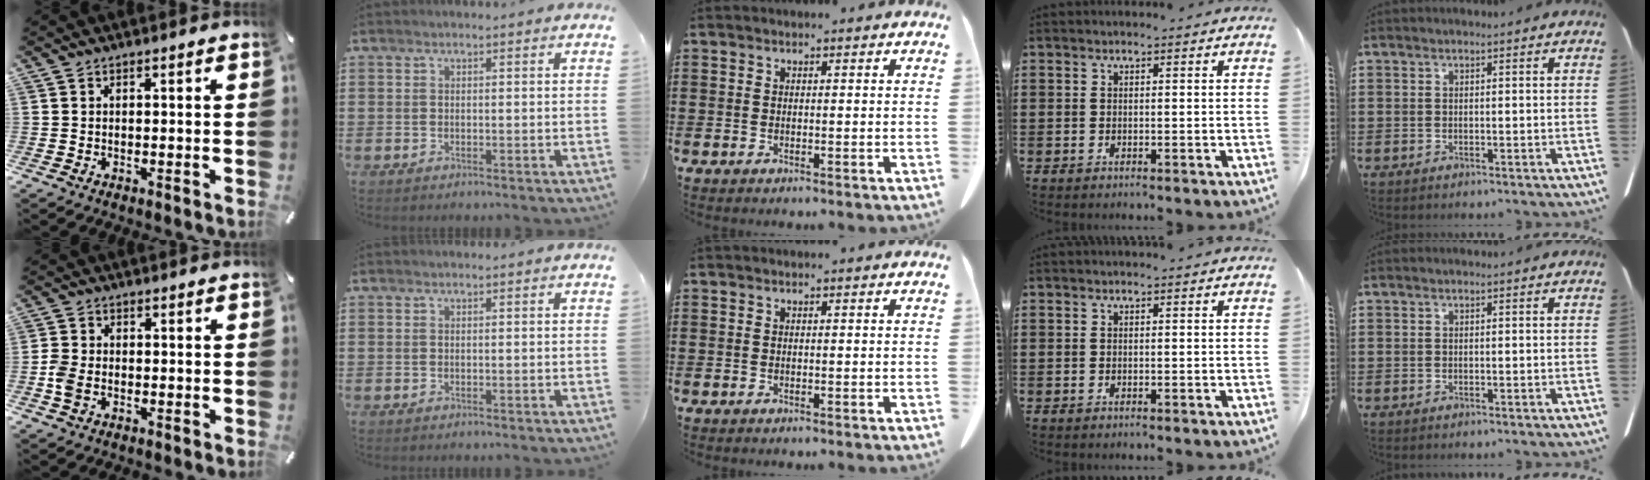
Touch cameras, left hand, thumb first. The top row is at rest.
{"thumb": {"total": 3.9, "force": [-1.3, 2.8, 2.5], "torque": [-0.054, 0.004, -0.023]}}